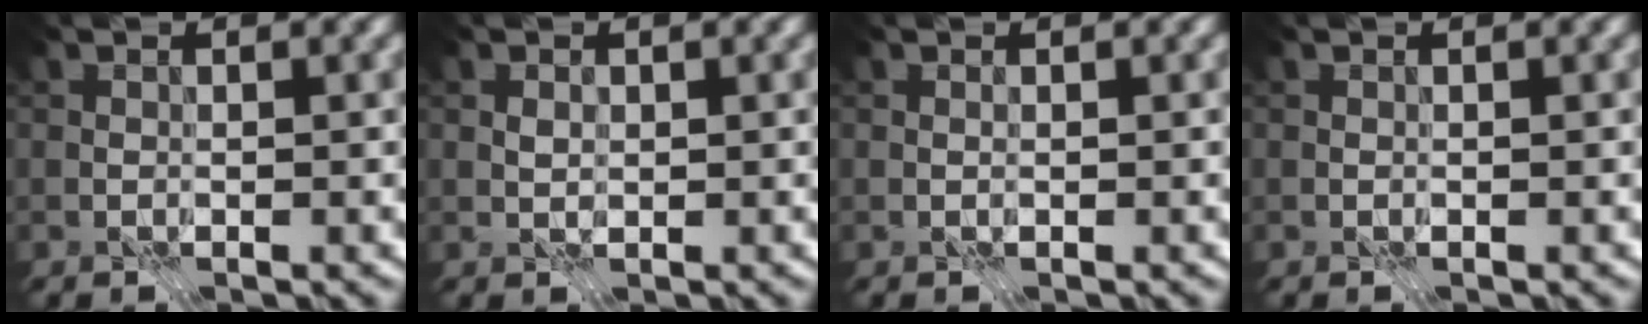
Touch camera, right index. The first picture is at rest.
{"total": 0.8, "force": [0.2, 0.6, 0.5], "torque": [-0.011, 0.000, 0.004]}
{"total": 0.0}
{"total": 0.0}